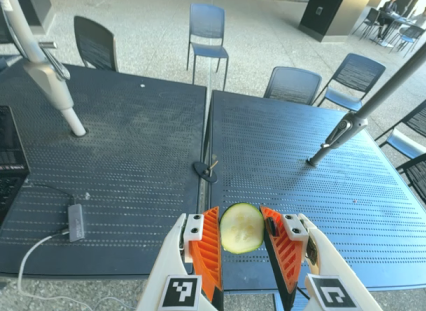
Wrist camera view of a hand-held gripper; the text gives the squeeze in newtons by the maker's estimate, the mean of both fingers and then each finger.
{"total": 7.9, "left": 7.8, "right": 7.9}